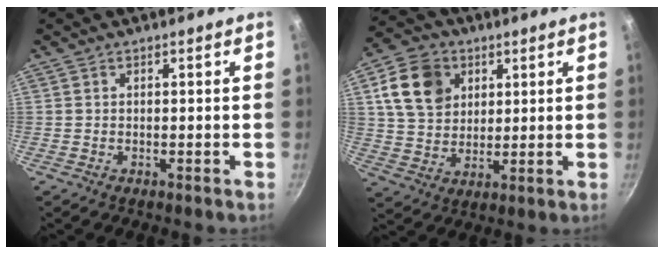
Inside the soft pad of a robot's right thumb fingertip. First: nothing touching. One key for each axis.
{"total": 12.6, "fx": 4.4, "fy": 9.8, "fz": 6.6, "tx": -0.097, "ty": -0.003, "tz": 0.080}